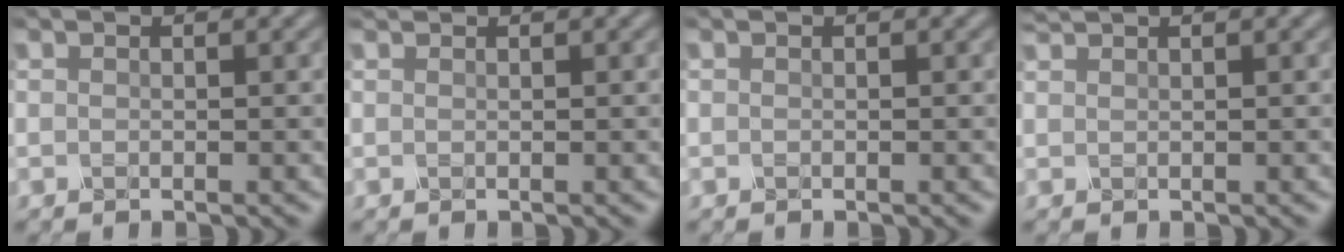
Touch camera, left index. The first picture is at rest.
{"total": 1.3, "force": [1.2, 0.2, 0.4], "torque": [-0.007, -0.002, 0.009]}
{"total": 0.0}
{"total": 1.0, "force": [1.0, 0.1, 0.3], "torque": [0.001, 0.003, 0.016]}